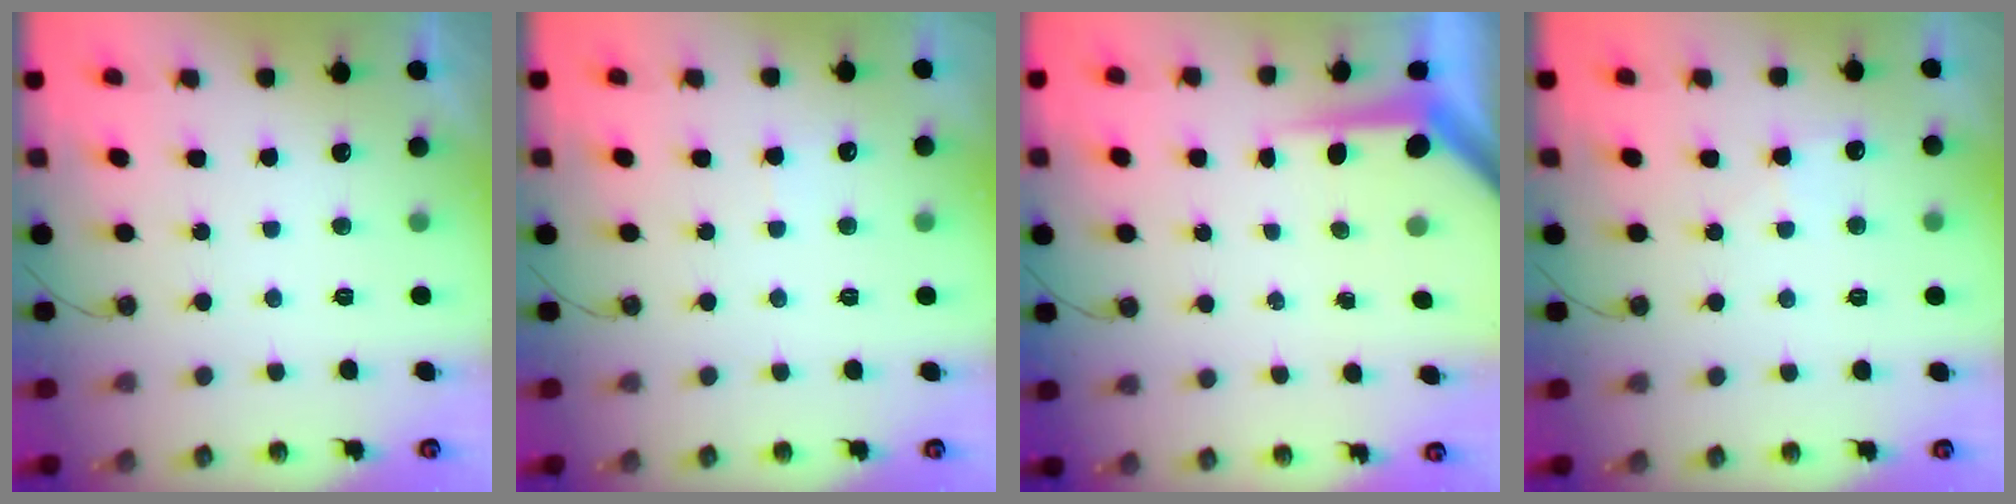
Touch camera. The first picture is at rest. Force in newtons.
{"total": 3.9, "press": 3.9, "slide": 0.6}
{"total": 5.2, "press": 5.2, "slide": 0.4}
{"total": 3.5, "press": 3.5, "slide": 0.5}